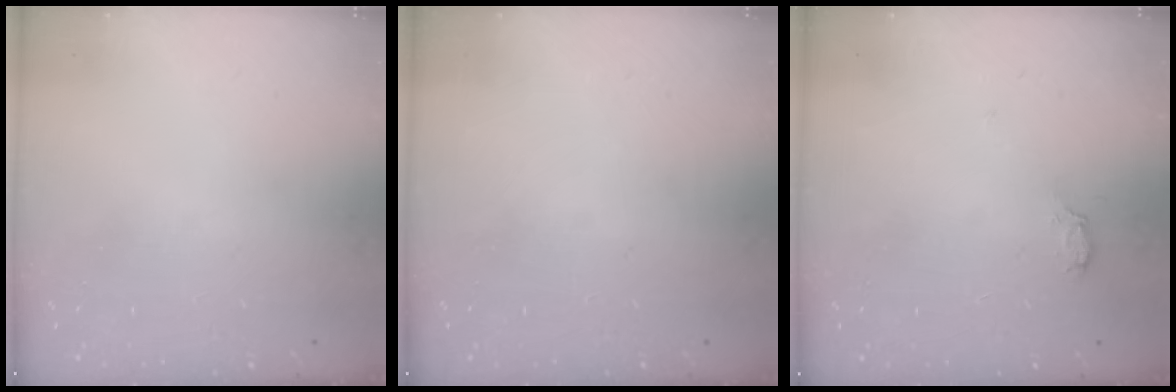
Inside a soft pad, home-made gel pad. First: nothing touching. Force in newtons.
{"total": 0.0}
{"total": 3.1, "press": 3.1, "slide": 0.4}